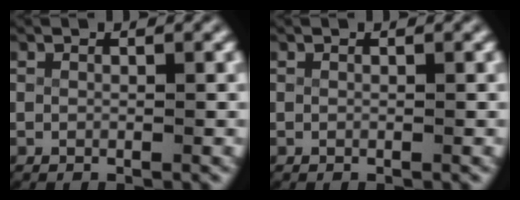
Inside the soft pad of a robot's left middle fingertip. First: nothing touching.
{"total": 0.0}